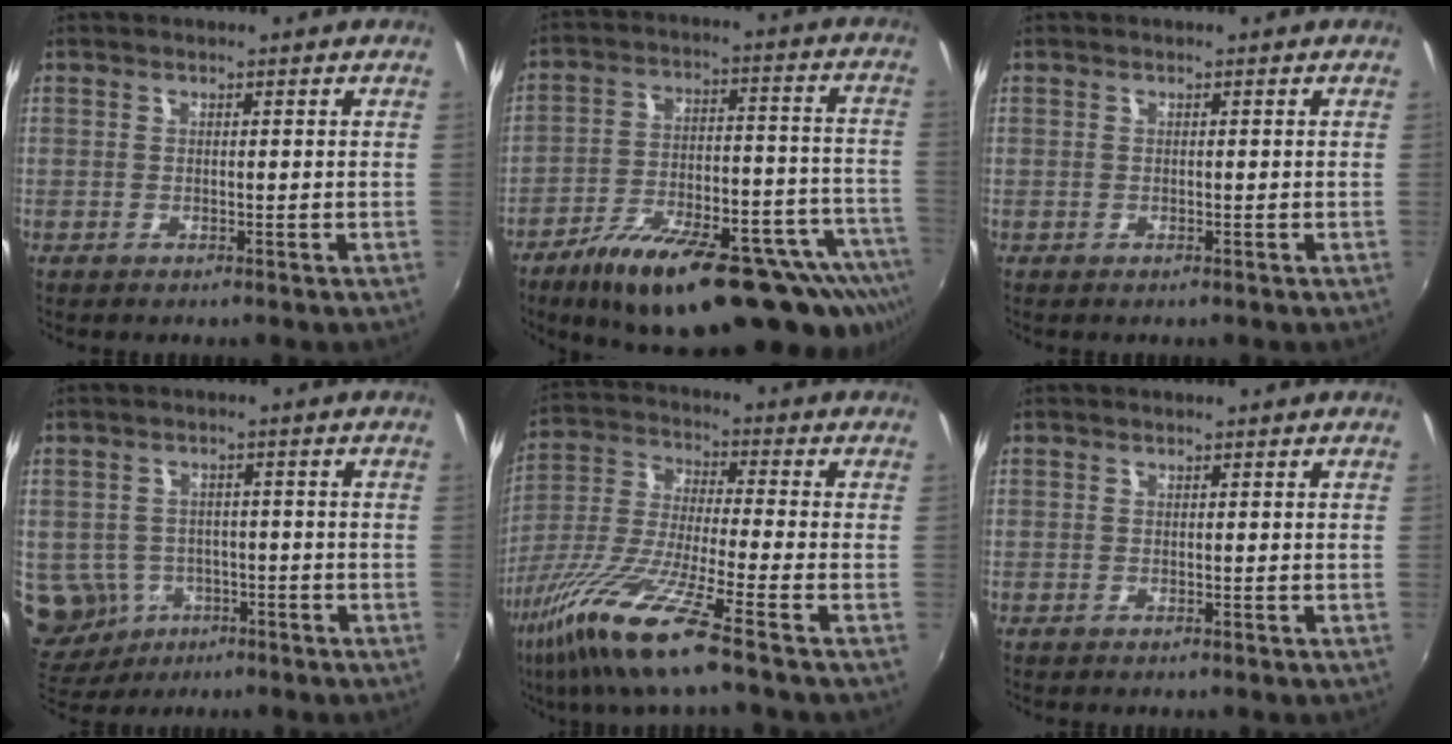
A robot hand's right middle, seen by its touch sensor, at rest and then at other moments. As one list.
[{"total": 29.4, "force": [-20.3, 9.8, 18.9], "torque": [-0.267, -0.026, -0.273]}, {"total": 0.0}, {"total": 9.6, "force": [-3.4, 8.2, 3.4], "torque": [-0.107, -0.003, -0.038]}, {"total": 14.6, "force": [-9.3, -0.3, 11.2], "torque": [-0.235, -0.036, -0.182]}, {"total": 0.0}]